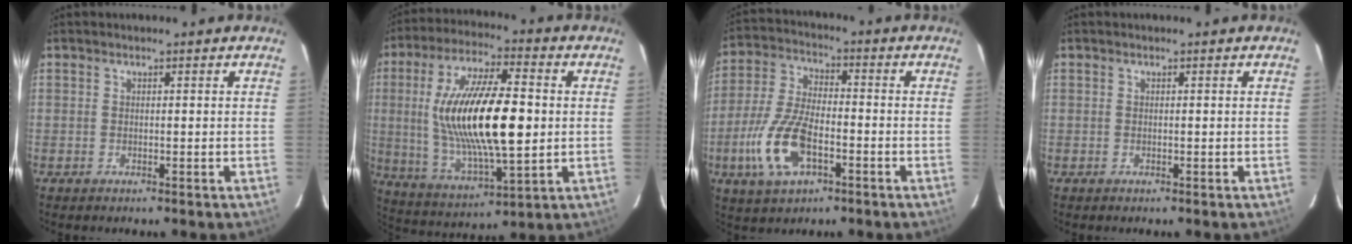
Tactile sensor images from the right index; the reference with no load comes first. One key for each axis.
{"total": 22.2, "fx": 1.3, "fy": 7.3, "fz": 20.9, "tx": -0.400, "ty": 0.000, "tz": 0.034}
{"total": 13.3, "fx": -5.0, "fy": 6.0, "fz": 10.8, "tx": -0.241, "ty": -0.004, "tz": -0.092}
{"total": 0.0}